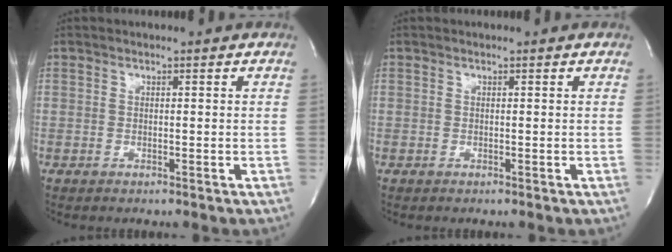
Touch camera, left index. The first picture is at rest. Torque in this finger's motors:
{"motor_torque": [-0.03, 0.03, 0.00, 0.00]}